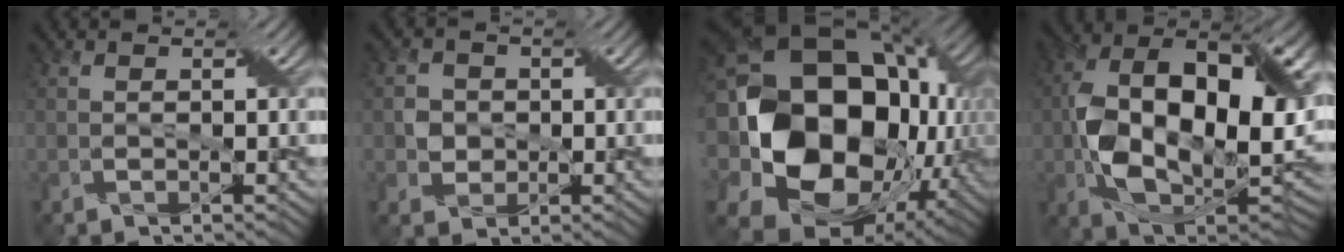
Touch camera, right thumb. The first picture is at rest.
{"total": 3.1, "force": [0.1, 3.1, 0.6], "torque": [-0.020, 0.002, -0.009]}
{"total": 23.0, "force": [-1.3, 16.9, 15.6], "torque": [-0.335, -0.042, -0.005]}
{"total": 17.9, "force": [0.7, 11.2, 14.0], "torque": [-0.262, -0.021, 0.025]}